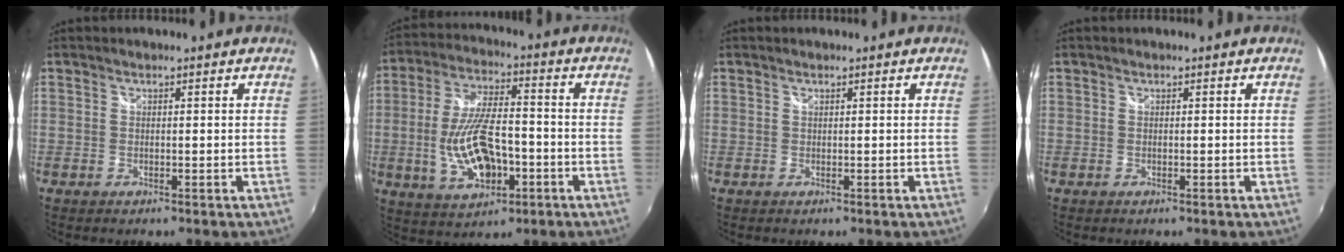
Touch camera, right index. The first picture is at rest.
{"total": 14.2, "force": [-3.7, 6.4, 12.1], "torque": [-0.249, -0.004, -0.057]}
{"total": 0.0}
{"total": 0.0}